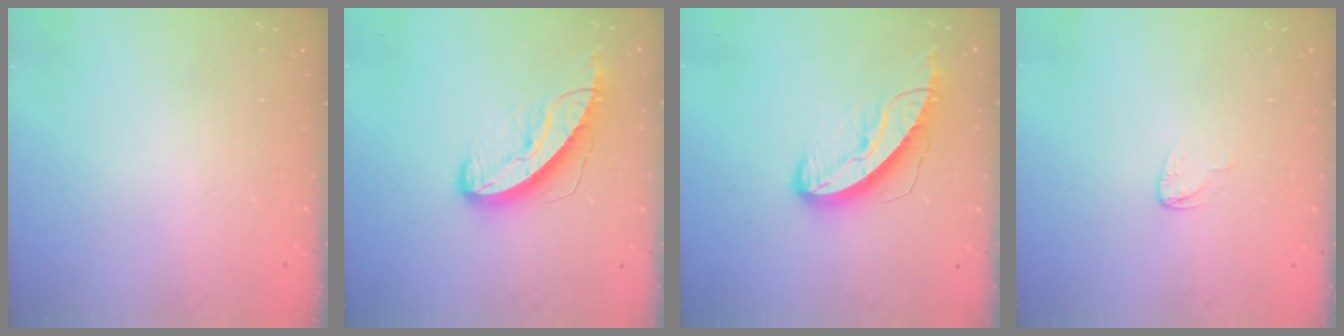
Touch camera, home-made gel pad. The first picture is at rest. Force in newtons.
{"total": 11.3, "press": 11.2, "slide": 0.8}
{"total": 11.3, "press": 11.2, "slide": 0.8}
{"total": 3.6, "press": 3.6, "slide": 0.2}